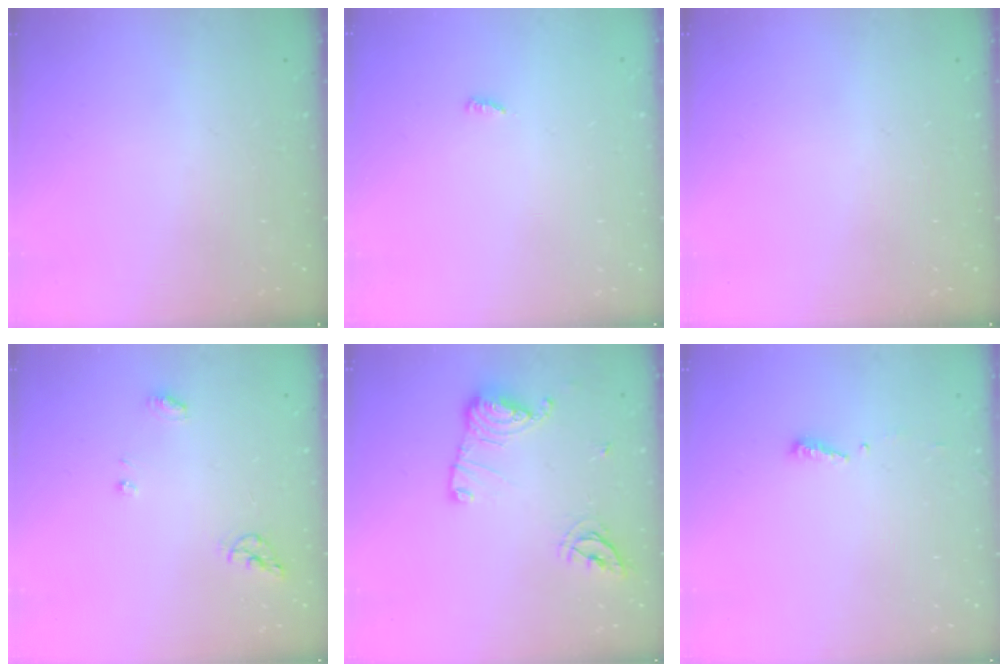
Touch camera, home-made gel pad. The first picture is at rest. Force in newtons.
{"total": 3.0, "press": 3.0, "slide": 0.0}
{"total": 0.0}
{"total": 6.7, "press": 6.7, "slide": 0.3}
{"total": 12.8, "press": 12.8, "slide": 0.5}
{"total": 3.9, "press": 3.9, "slide": 0.4}